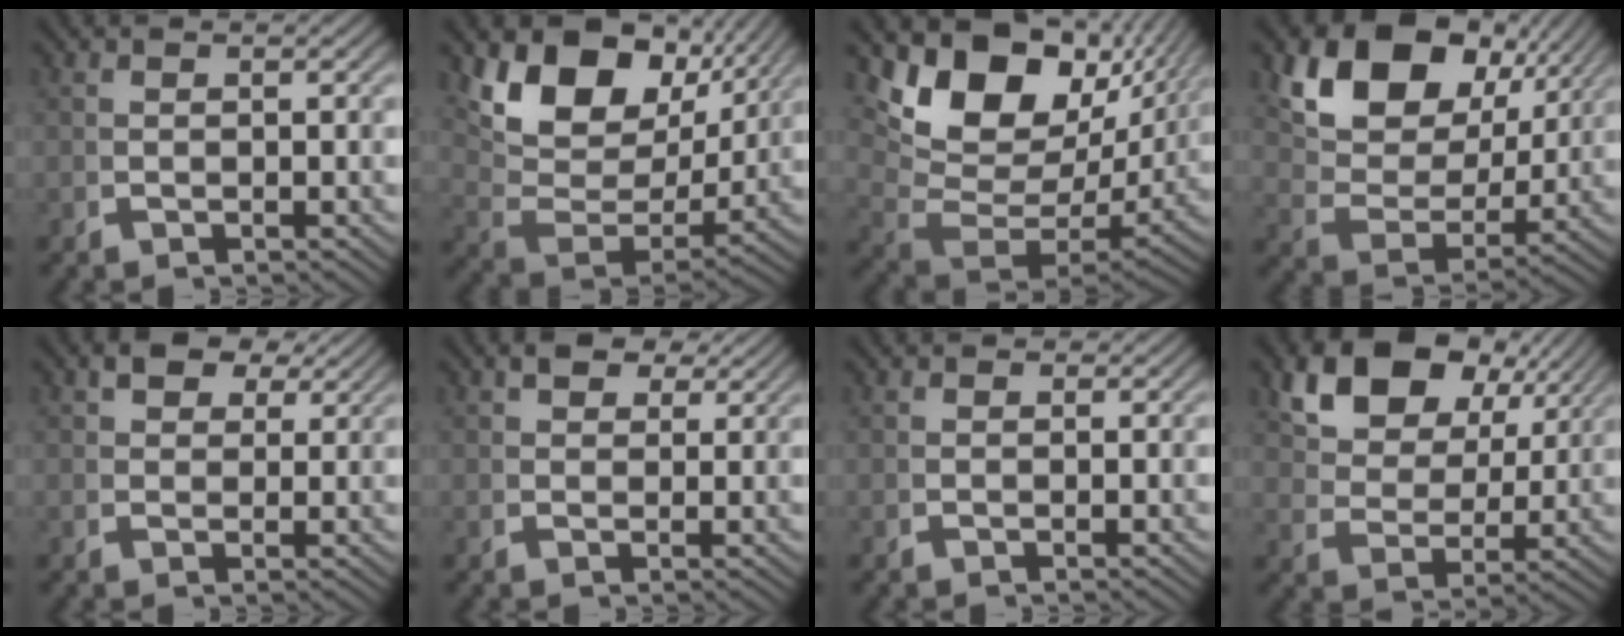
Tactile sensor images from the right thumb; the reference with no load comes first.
{"total": 12.2, "force": [4.1, 7.5, 8.8], "torque": [-0.165, -0.005, 0.068]}
{"total": 13.5, "force": [1.6, 9.0, 9.9], "torque": [-0.188, -0.034, 0.038]}
{"total": 12.1, "force": [5.2, 7.2, 8.3], "torque": [-0.161, 0.006, 0.086]}
{"total": 4.3, "force": [3.1, 2.1, 1.9], "torque": [-0.031, 0.002, 0.053]}
{"total": 3.5, "force": [2.7, 1.7, 1.5], "torque": [-0.019, 0.000, 0.045]}
{"total": 0.6, "force": [0.4, 0.5, 0.1], "torque": [0.000, -0.004, 0.005]}
{"total": 9.1, "force": [5.3, 4.8, 5.6], "torque": [-0.112, 0.009, 0.095]}